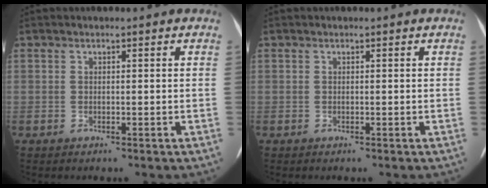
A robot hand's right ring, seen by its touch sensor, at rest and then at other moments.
{"total": 0.0}